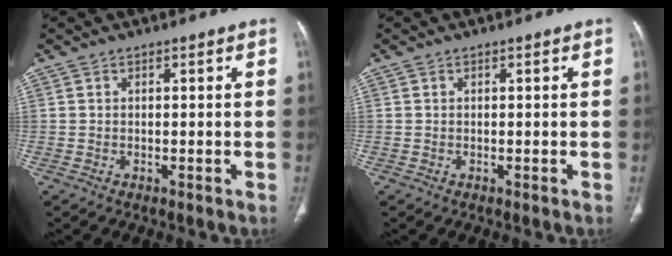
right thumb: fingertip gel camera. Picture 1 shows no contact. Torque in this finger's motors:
{"motor_torque": [0.00, -0.01, 0.01, -0.01, 0.00]}